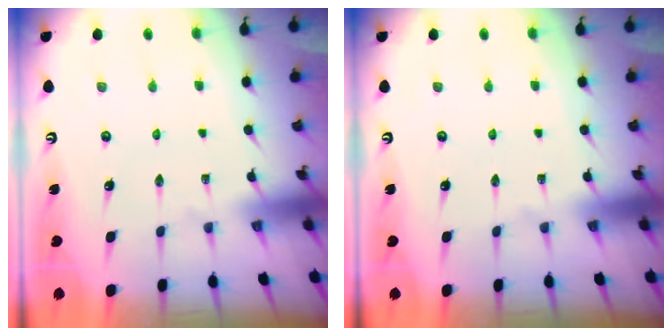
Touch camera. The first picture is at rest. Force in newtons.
{"total": 0.0}